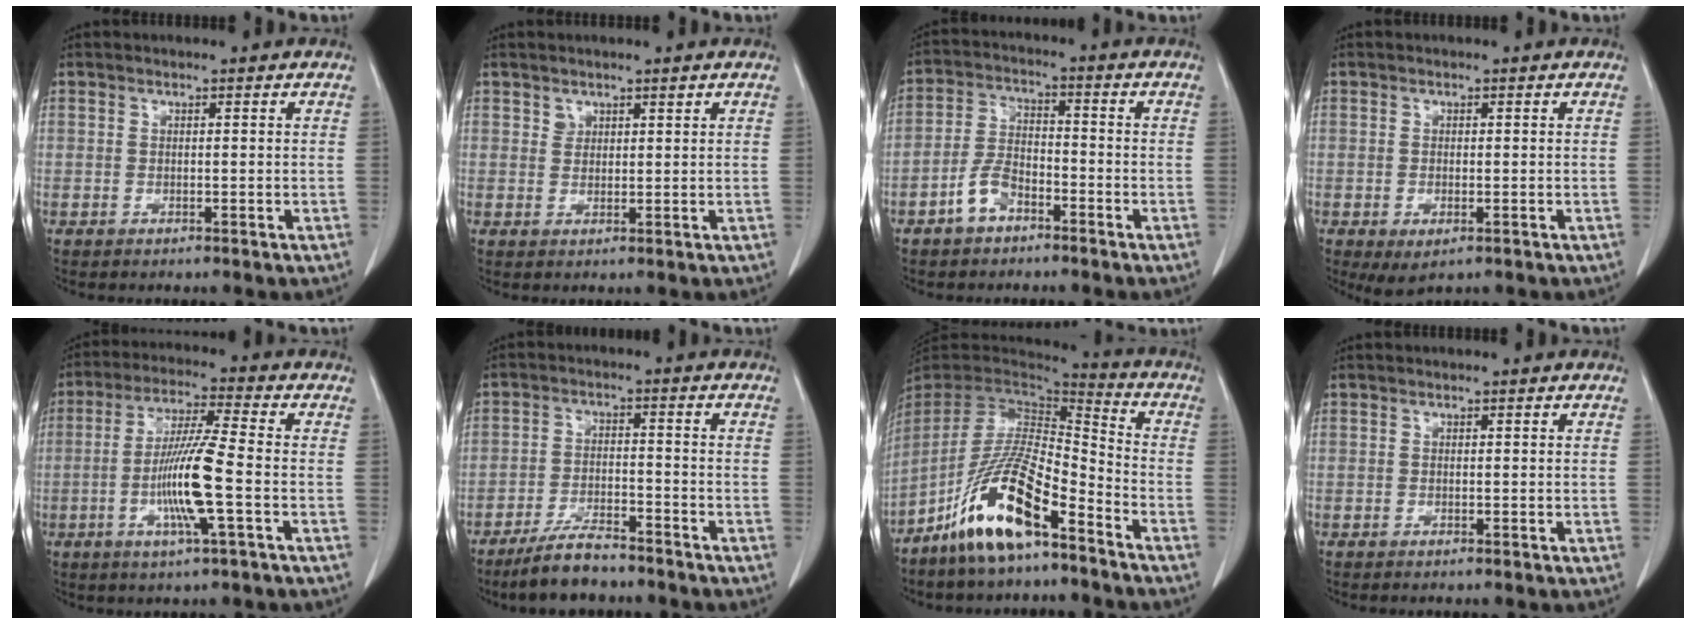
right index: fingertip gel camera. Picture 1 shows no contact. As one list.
[{"total": 1.5, "force": [1.2, 0.9, 0.3], "torque": [-0.001, 0.000, 0.019]}, {"total": 5.7, "force": [-3.5, 2.9, 3.4], "torque": [-0.076, 0.012, -0.067]}, {"total": 3.3, "force": [-1.4, 1.4, 2.6], "torque": [-0.044, -0.008, -0.011]}, {"total": 10.7, "force": [-2.5, -0.3, 10.3], "torque": [-0.204, -0.008, -0.053]}, {"total": 7.0, "force": [-6.0, 1.6, 3.2], "torque": [-0.064, -0.011, -0.108]}, {"total": 14.8, "force": [-9.1, 3.0, 11.2], "torque": [-0.223, -0.006, -0.168]}, {"total": 0.0}]